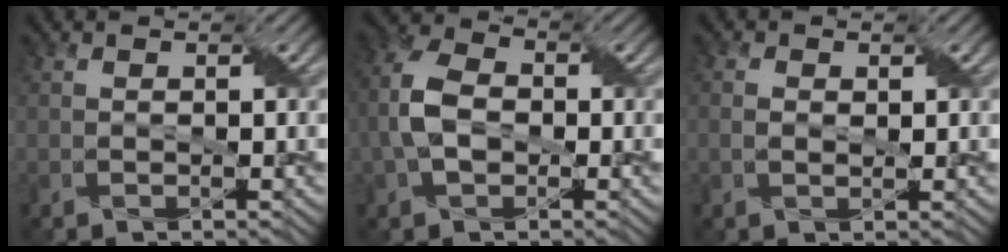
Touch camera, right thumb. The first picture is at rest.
{"total": 7.3, "force": [-0.7, 5.0, 5.2], "torque": [-0.135, 0.007, -0.022]}
{"total": 1.8, "force": [0.3, 1.3, 1.3], "torque": [-0.028, -0.001, 0.010]}